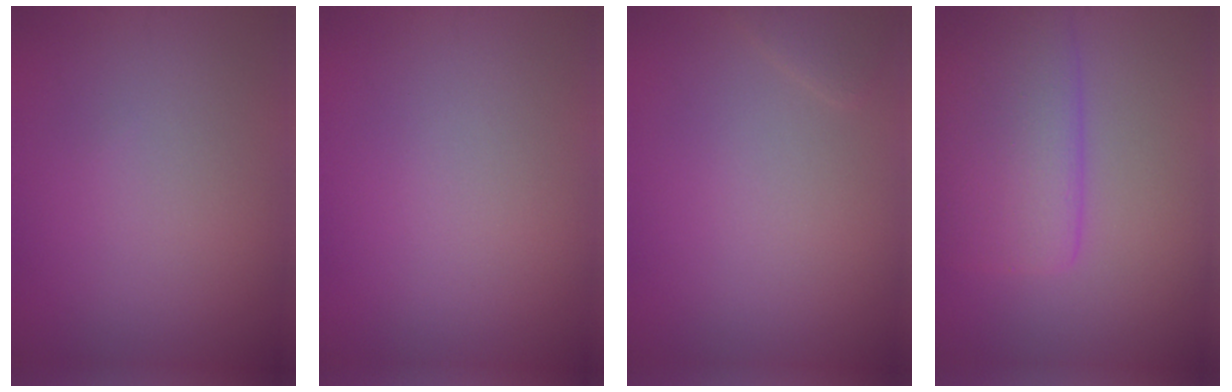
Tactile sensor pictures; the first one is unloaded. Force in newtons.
{"total": 0.0}
{"total": 0.9, "press": 0.9, "slide": 0.1}
{"total": 5.9, "press": 5.9, "slide": 0.5}